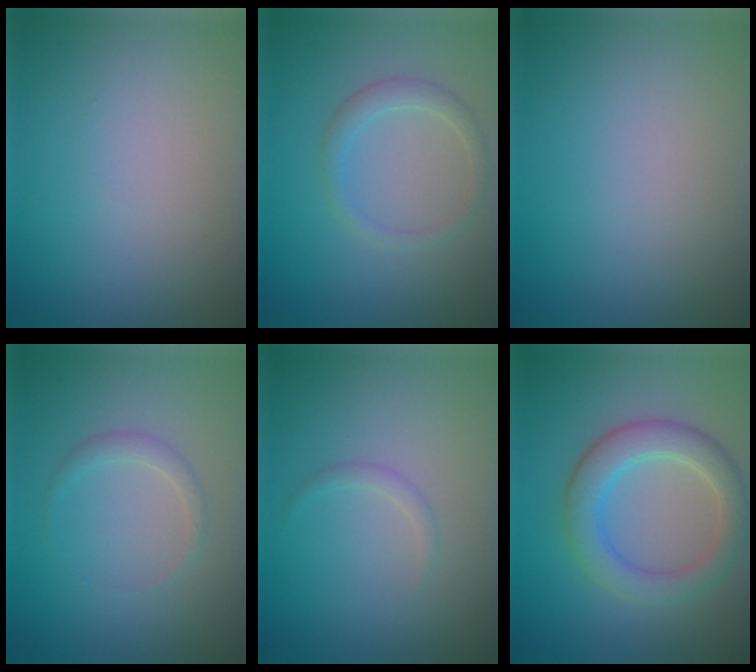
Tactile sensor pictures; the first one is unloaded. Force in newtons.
{"total": 1.8, "press": 1.8, "slide": 0.1}
{"total": 0.0}
{"total": 1.1, "press": 1.1, "slide": 0.1}
{"total": 0.7, "press": 0.7, "slide": 0.0}
{"total": 4.5, "press": 4.5, "slide": 0.1}